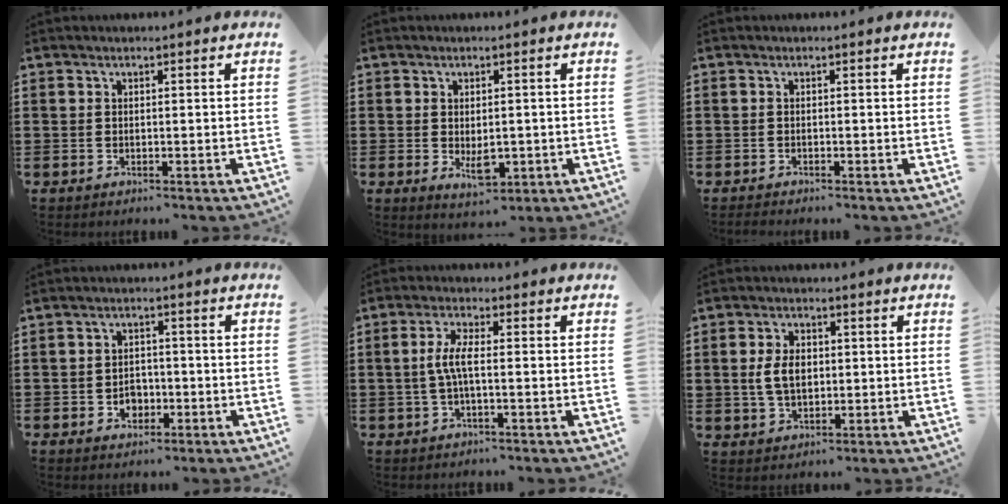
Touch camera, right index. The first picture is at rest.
{"total": 3.5, "force": [-0.5, 1.9, 2.9], "torque": [-0.036, -0.003, -0.009]}
{"total": 0.5, "force": [-0.5, -0.1, 0.0], "torque": [0.000, -0.005, -0.009]}
{"total": 3.0, "force": [-1.1, 2.4, 1.4], "torque": [-0.031, 0.005, -0.024]}
{"total": 4.4, "force": [-0.5, 1.0, 4.2], "torque": [-0.100, -0.004, -0.019]}
{"total": 5.1, "force": [0.3, 3.4, 3.8], "torque": [-0.095, 0.008, -0.001]}